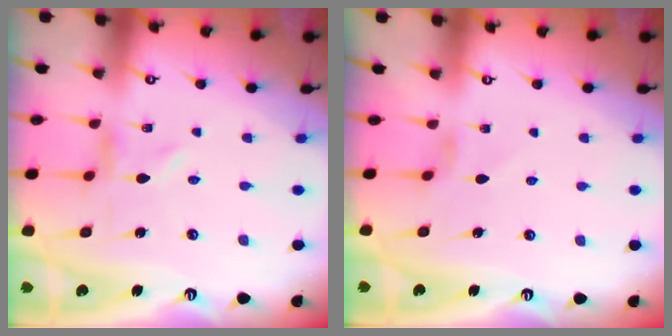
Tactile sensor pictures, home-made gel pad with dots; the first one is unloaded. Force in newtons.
{"total": 0.9, "press": 0.8, "slide": 0.3}